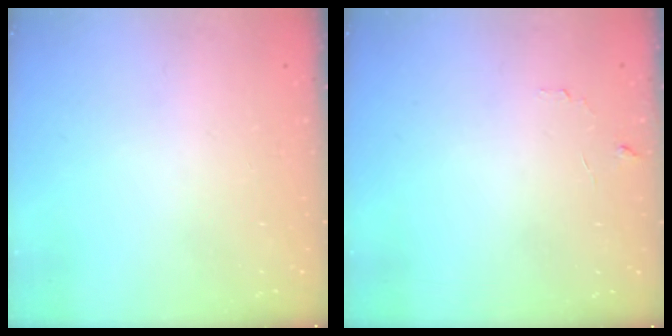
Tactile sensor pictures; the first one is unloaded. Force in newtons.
{"total": 4.3, "press": 4.3, "slide": 0.3}